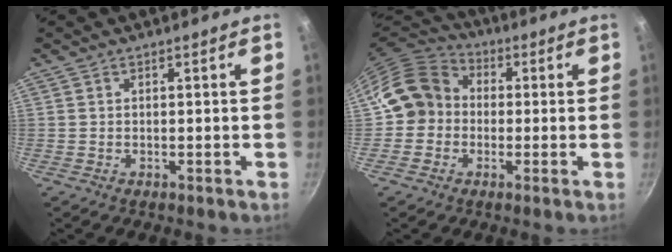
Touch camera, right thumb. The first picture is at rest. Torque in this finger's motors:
{"motor_torque": [-0.55, 0.86, 0.18, -0.07, 0.22]}